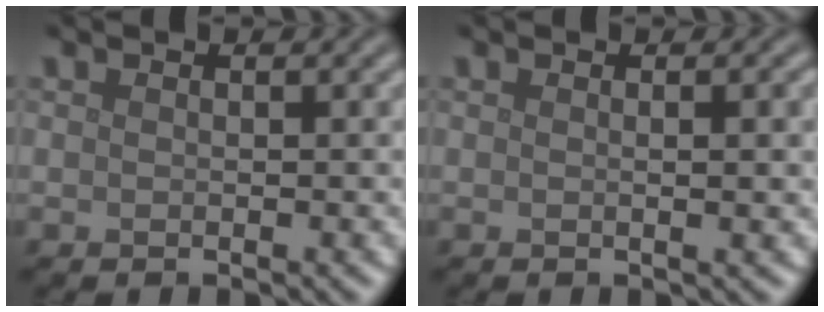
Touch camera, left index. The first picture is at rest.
{"total": 2.1, "force": [0.2, 0.5, 2.0], "torque": [-0.022, 0.004, -0.001]}